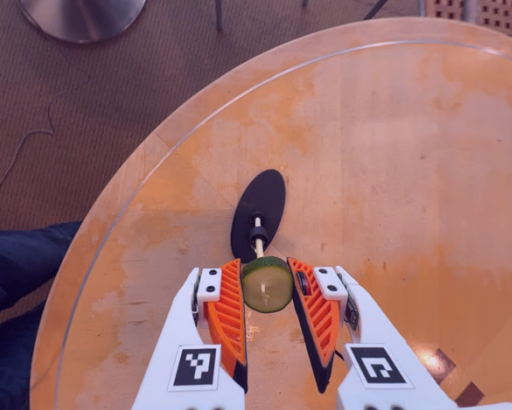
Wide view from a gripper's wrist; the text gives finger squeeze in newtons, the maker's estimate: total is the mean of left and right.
{"total": 8.2, "left": 7.8, "right": 8.5}